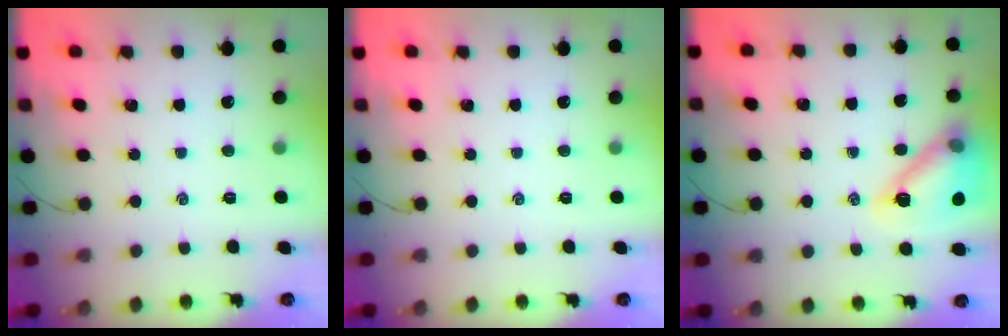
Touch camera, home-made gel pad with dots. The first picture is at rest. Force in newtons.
{"total": 0.0}
{"total": 16.2, "press": 16.1, "slide": 1.5}